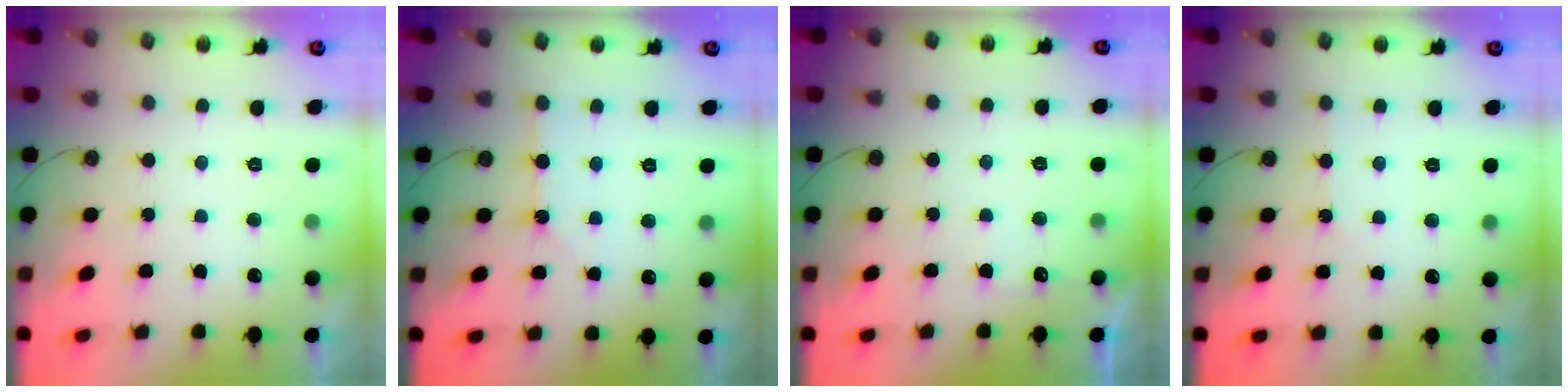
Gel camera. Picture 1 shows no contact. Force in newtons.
{"total": 1.3, "press": 1.3, "slide": 0.2}
{"total": 3.9, "press": 3.9, "slide": 0.5}
{"total": 1.6, "press": 1.5, "slide": 0.3}